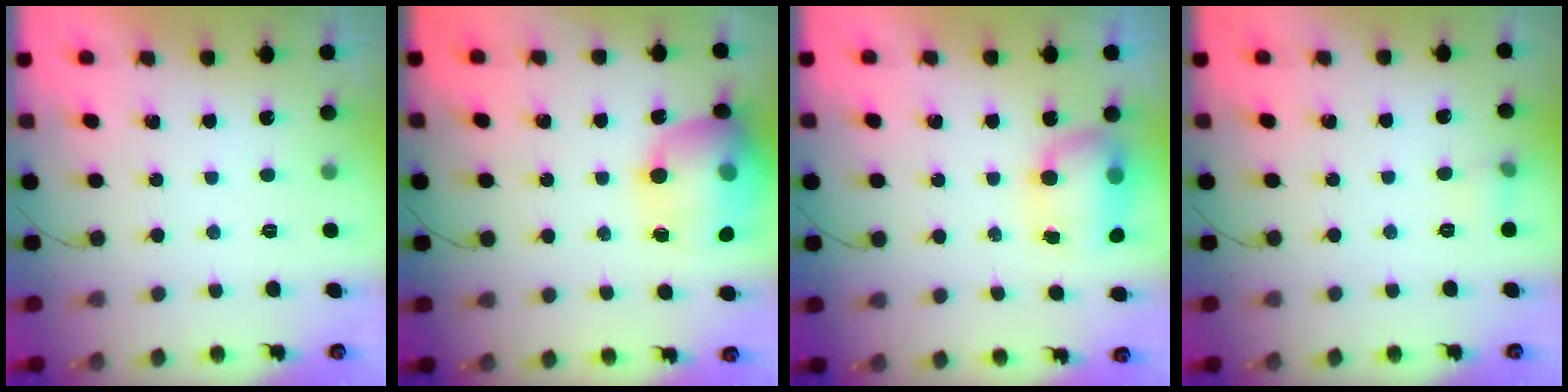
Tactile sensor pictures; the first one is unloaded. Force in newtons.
{"total": 18.5, "press": 18.3, "slide": 2.9}
{"total": 8.5, "press": 8.1, "slide": 2.7}
{"total": 7.6, "press": 5.0, "slide": 5.7}